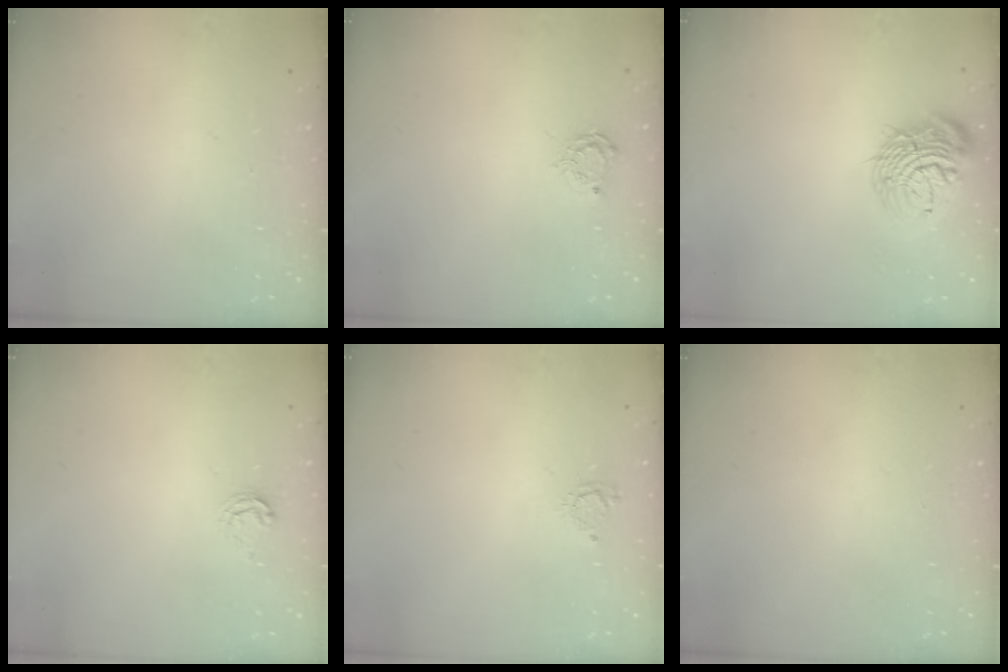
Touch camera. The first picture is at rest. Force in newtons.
{"total": 5.7, "press": 5.7, "slide": 0.8}
{"total": 14.4, "press": 14.3, "slide": 1.5}
{"total": 4.7, "press": 4.7, "slide": 0.5}
{"total": 3.4, "press": 3.3, "slide": 0.3}
{"total": 0.0}